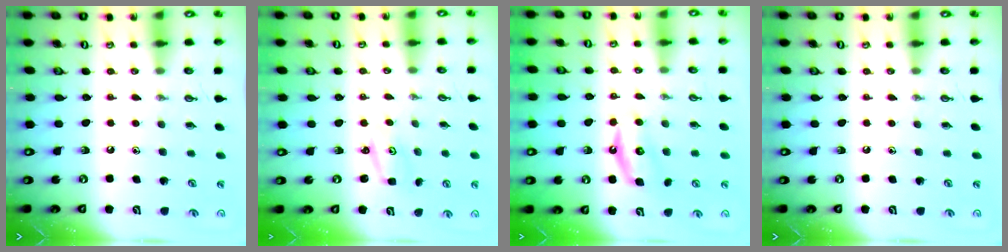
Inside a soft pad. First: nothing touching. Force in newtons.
{"total": 2.1, "press": 2.1, "slide": 0.2}
{"total": 5.7, "press": 5.6, "slide": 0.4}
{"total": 0.0}